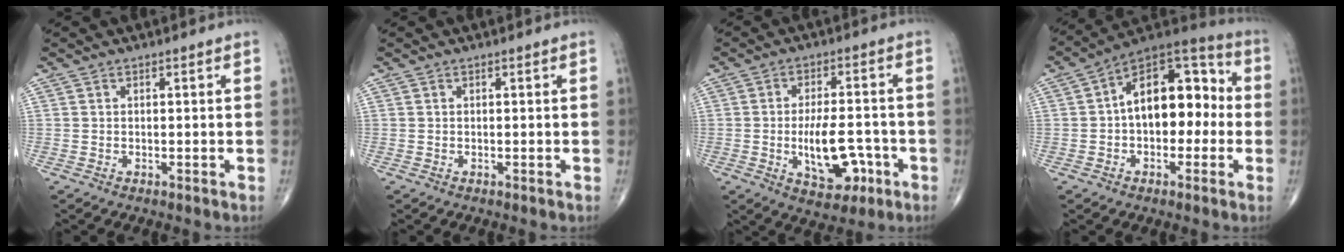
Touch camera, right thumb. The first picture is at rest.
{"total": 0.0}
{"total": 10.7, "force": [-3.1, 5.3, 8.8], "torque": [-0.123, 0.016, -0.039]}
{"total": 16.1, "force": [-0.1, 9.7, 12.8], "torque": [-0.155, 0.049, -0.018]}